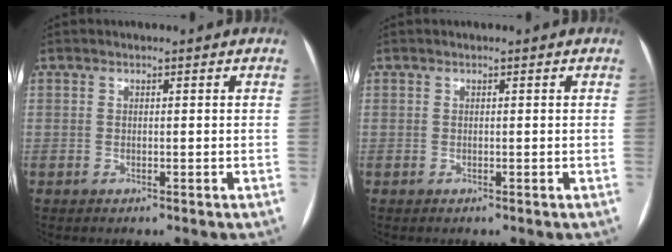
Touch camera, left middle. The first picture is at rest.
{"total": 0.0}